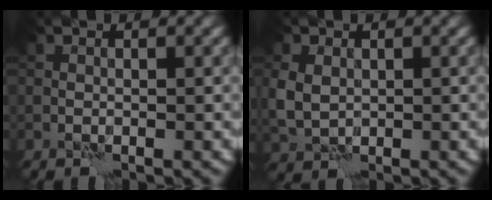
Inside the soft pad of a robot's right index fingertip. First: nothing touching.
{"total": 3.0, "force": [0.5, 2.4, 1.7], "torque": [-0.050, 0.002, 0.011]}